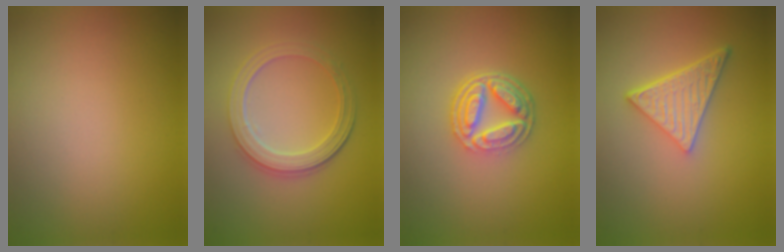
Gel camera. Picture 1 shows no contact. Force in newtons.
{"total": 4.2, "press": 3.5, "slide": 2.3}
{"total": 5.0, "press": 3.7, "slide": 3.3}
{"total": 5.0, "press": 3.5, "slide": 3.6}